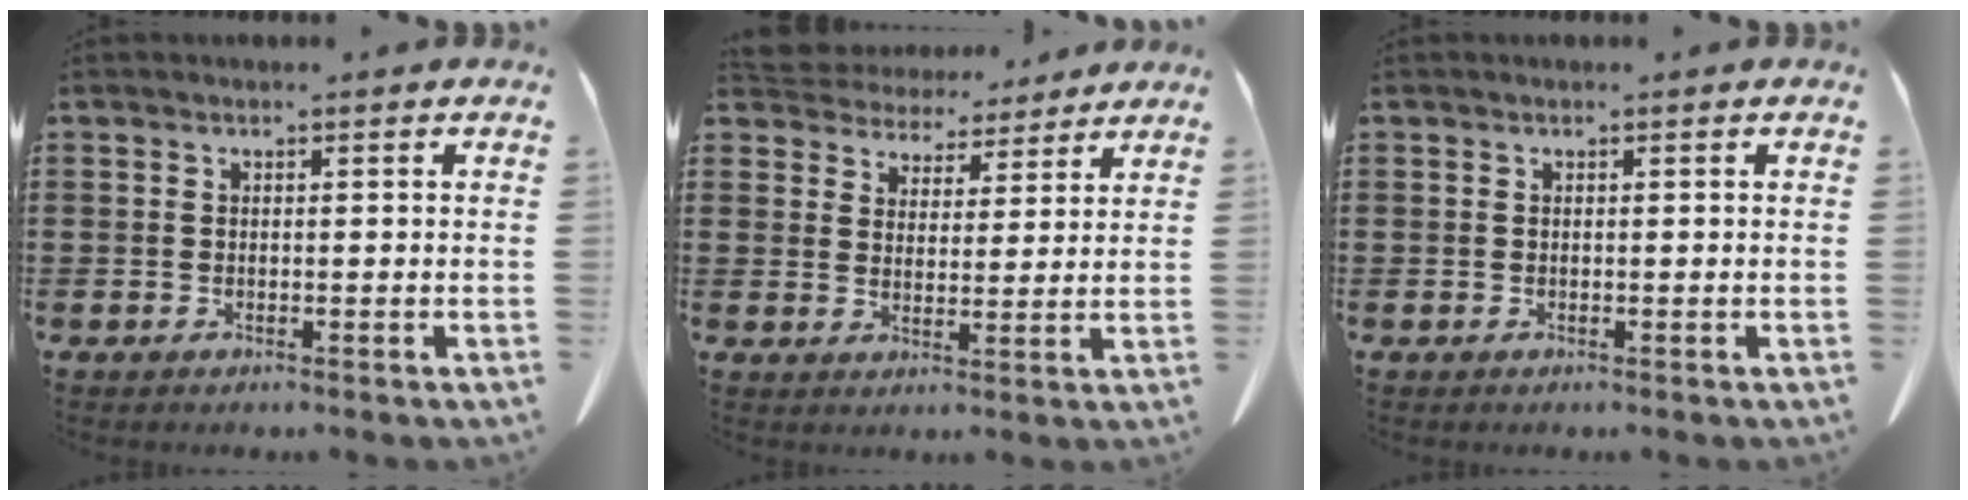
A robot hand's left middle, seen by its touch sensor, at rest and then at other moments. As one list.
[{"total": 4.5, "force": [4.3, 1.3, -0.2], "torque": [-0.023, -0.025, 0.076]}, {"total": 0.0}]